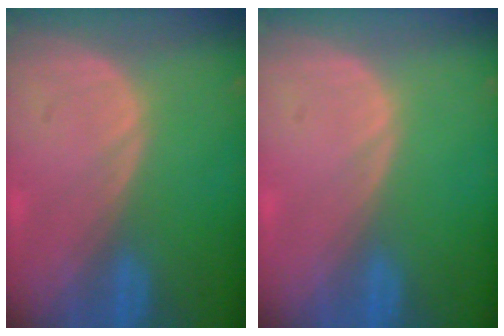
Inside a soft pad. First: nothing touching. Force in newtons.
{"total": 0.0}